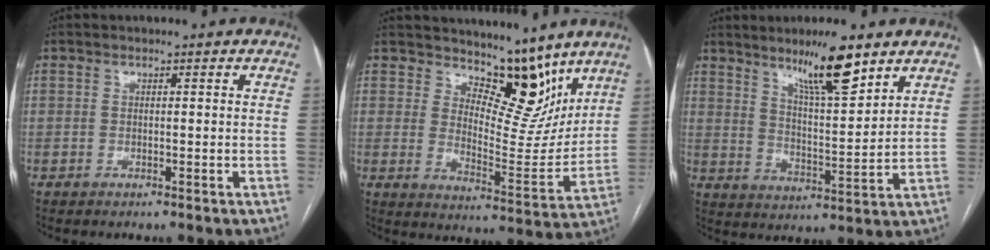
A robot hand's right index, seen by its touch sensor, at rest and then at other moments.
{"total": 10.9, "force": [8.9, 4.1, 4.7], "torque": [-0.060, -0.026, 0.143]}
{"total": 10.5, "force": [7.4, 1.1, 7.3], "torque": [-0.125, -0.007, 0.129]}